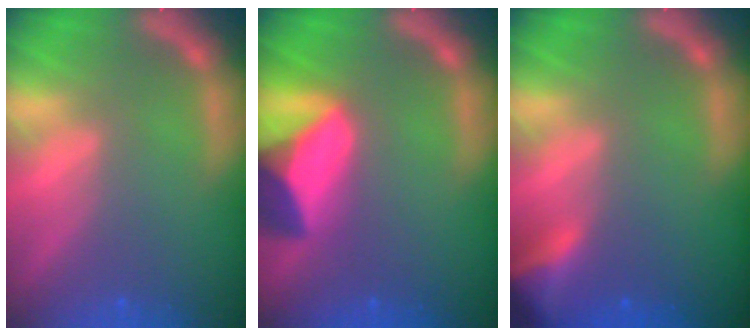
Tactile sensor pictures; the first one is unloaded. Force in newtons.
{"total": 10.0}
{"total": 4.4}